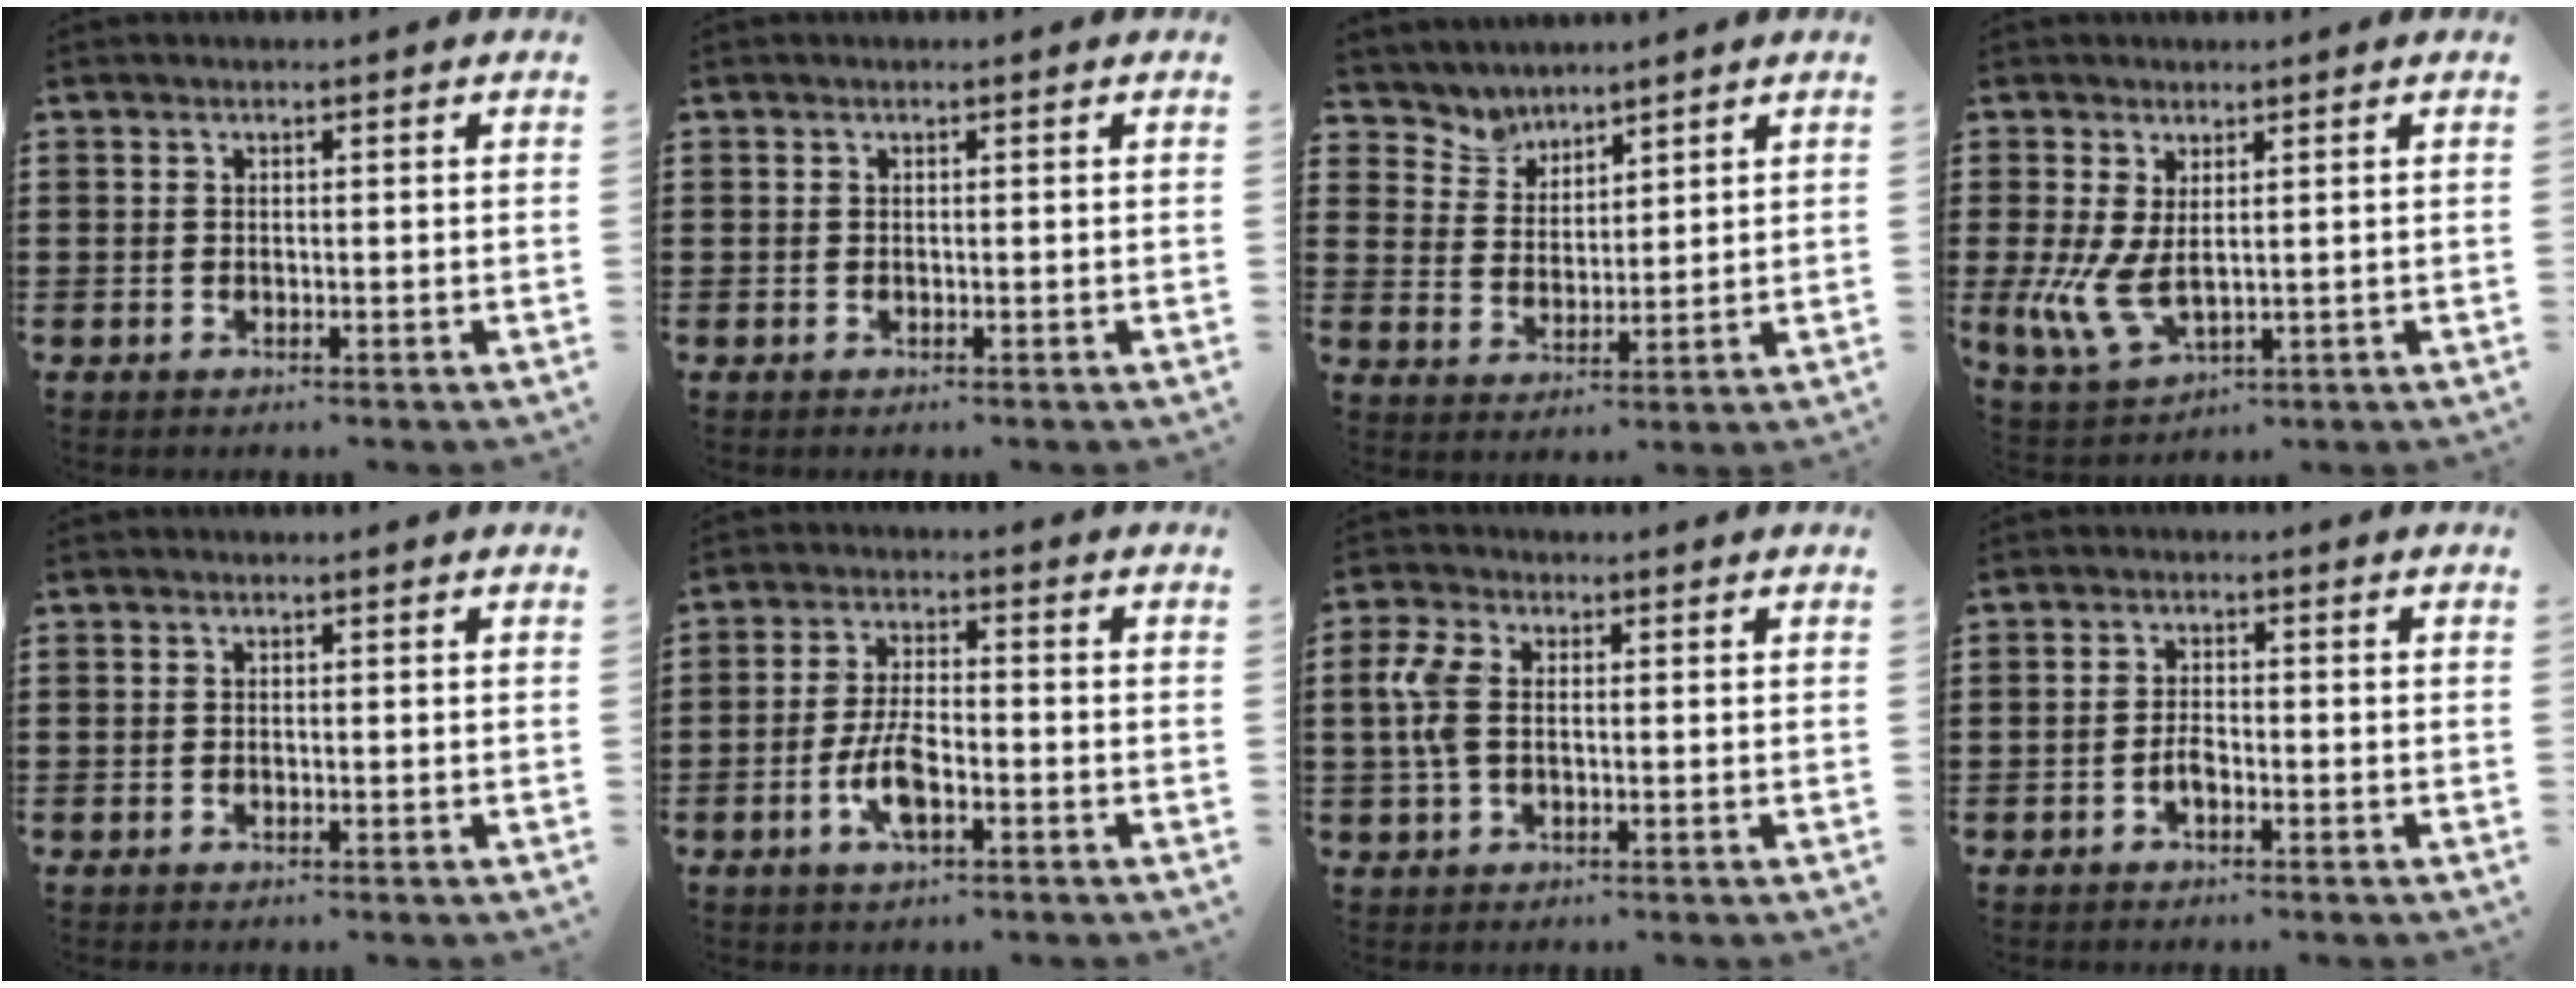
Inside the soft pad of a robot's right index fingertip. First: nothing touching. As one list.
[{"total": 0.0}, {"total": 3.9, "force": [3.6, 1.4, -0.7], "torque": [-0.008, -0.011, 0.065]}, {"total": 6.3, "force": [0.7, 3.0, 5.4], "torque": [-0.137, -0.013, 0.014]}, {"total": 0.0}, {"total": 6.3, "force": [-2.4, 2.5, 5.3], "torque": [-0.123, -0.002, -0.051]}, {"total": 5.7, "force": [0.3, 3.4, 4.6], "torque": [-0.122, 0.002, -0.002]}, {"total": 2.1, "force": [-1.1, 0.9, 1.5], "torque": [-0.030, 0.003, -0.021]}]